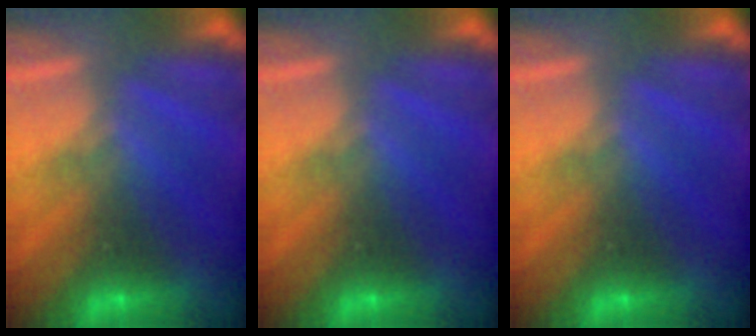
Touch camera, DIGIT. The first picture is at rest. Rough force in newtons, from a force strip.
{"total": 0.0}
{"total": 0.0}